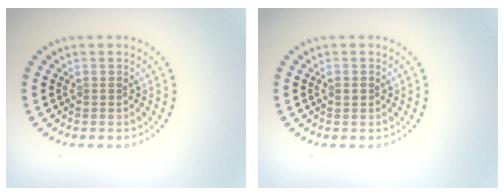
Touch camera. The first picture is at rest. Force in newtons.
{"total": 0.7, "press": 0.7, "slide": 0.0}